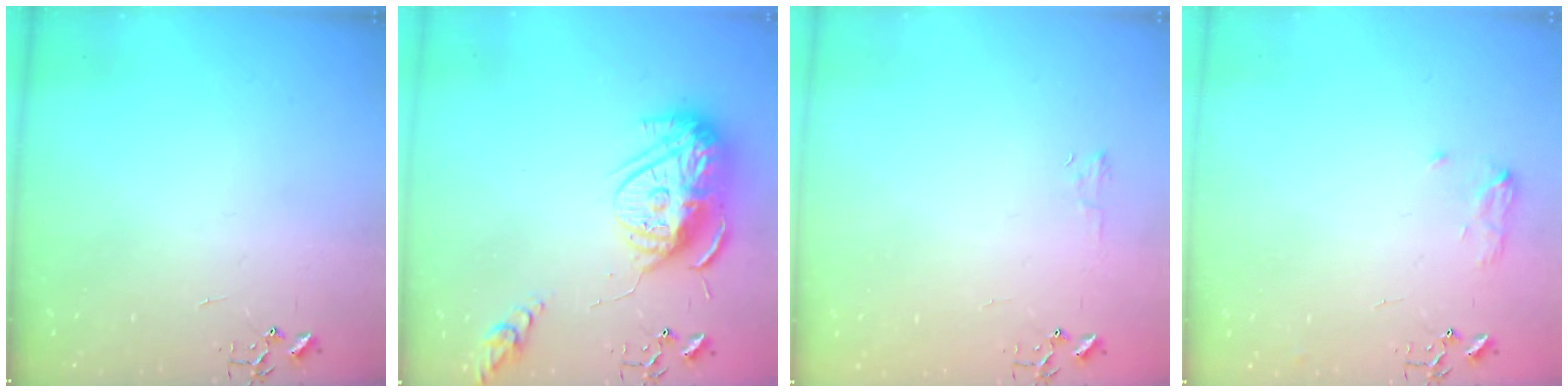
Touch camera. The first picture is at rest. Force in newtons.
{"total": 17.1, "press": 17.0, "slide": 1.8}
{"total": 4.1, "press": 4.0, "slide": 0.6}
{"total": 6.5, "press": 6.5, "slide": 0.5}